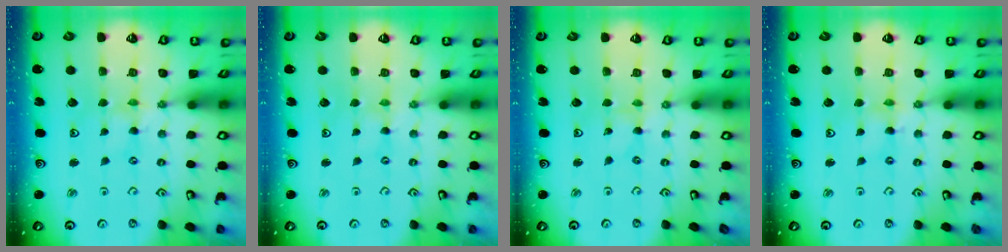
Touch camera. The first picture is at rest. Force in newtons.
{"total": 0.7, "press": 0.7, "slide": 0.1}
{"total": 0.0}
{"total": 1.3, "press": 1.3, "slide": 0.2}